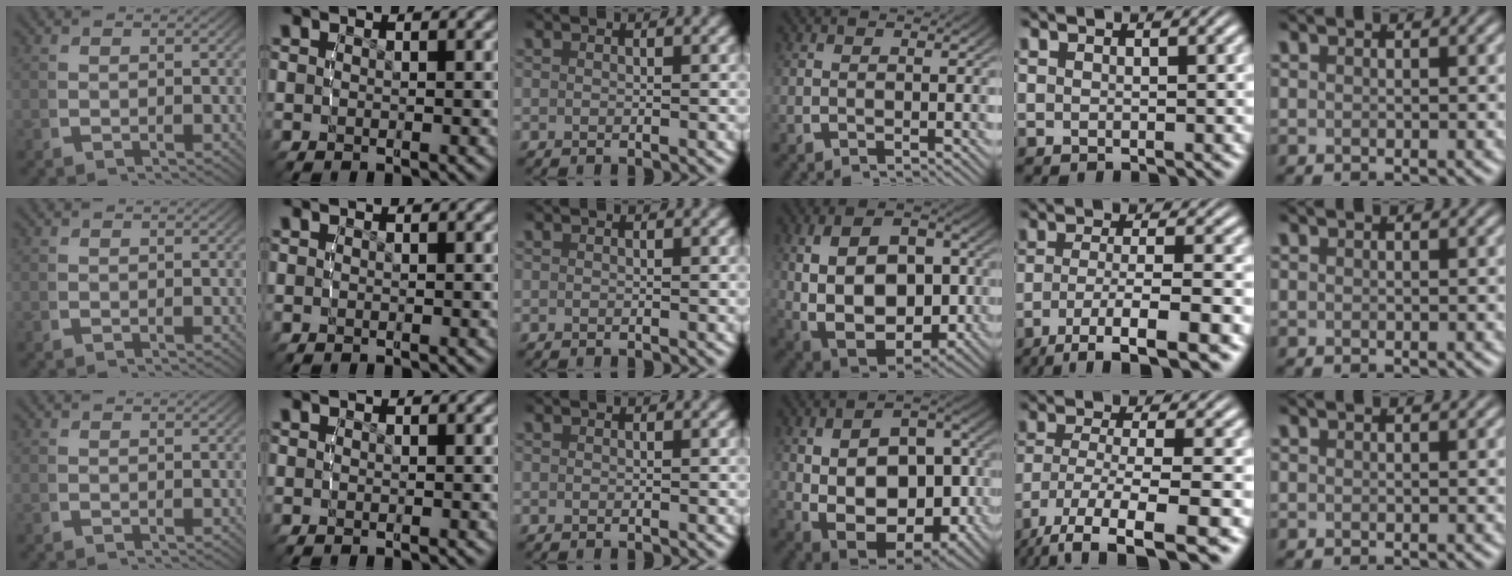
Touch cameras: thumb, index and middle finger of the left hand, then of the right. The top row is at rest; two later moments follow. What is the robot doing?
{"motion": "lift_and_place", "object": "bandage"}